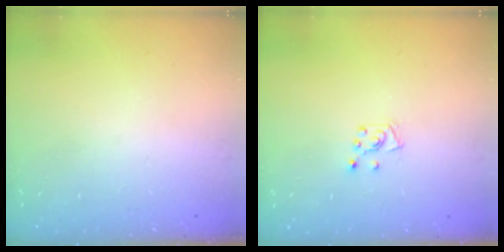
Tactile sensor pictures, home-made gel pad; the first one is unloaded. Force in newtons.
{"total": 5.9, "press": 5.8, "slide": 0.7}